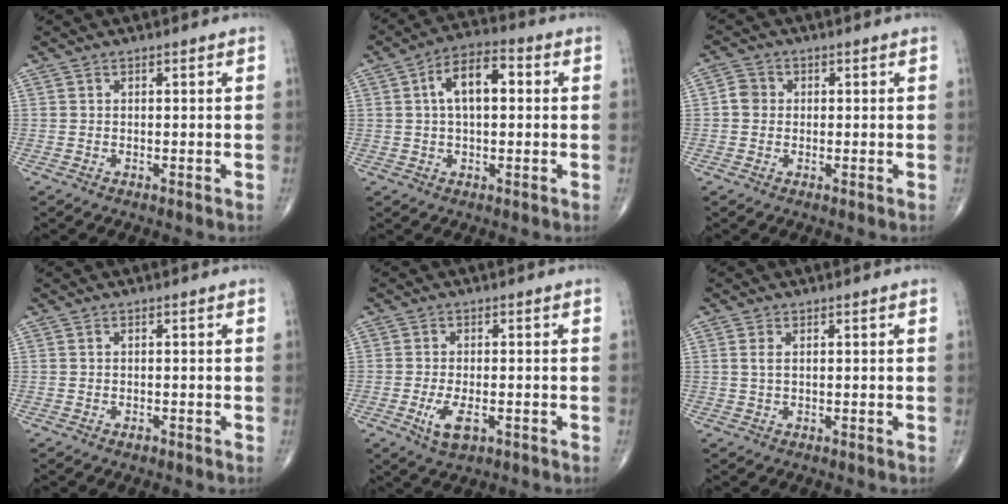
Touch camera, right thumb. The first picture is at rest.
{"total": 9.1, "force": [1.6, 4.6, 7.7], "torque": [-0.123, 0.020, 0.017]}
{"total": 2.9, "force": [0.0, 2.6, 1.2], "torque": [-0.010, 0.006, -0.007]}
{"total": 0.7, "force": [-0.5, 0.4, 0.4], "torque": [-0.004, 0.000, -0.008]}
{"total": 5.1, "force": [-1.8, 2.3, 4.2], "torque": [-0.080, -0.003, -0.027]}
{"total": 1.5, "force": [0.4, 0.7, 1.2], "torque": [-0.029, 0.002, 0.011]}